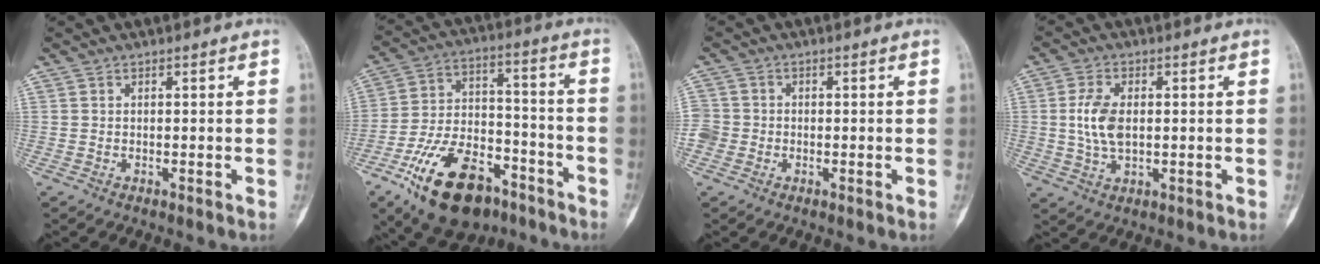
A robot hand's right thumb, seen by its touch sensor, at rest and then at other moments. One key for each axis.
{"total": 20.3, "fx": -11.6, "fy": 10.7, "fz": 12.7, "tx": -0.215, "ty": 0.072, "tz": -0.193}
{"total": 4.4, "fx": -1.0, "fy": 4.1, "fz": 1.2, "tx": -0.024, "ty": 0.011, "tz": -0.022}
{"total": 7.0, "fx": 0.5, "fy": 4.0, "fz": 5.8, "tx": -0.122, "ty": -0.002, "tz": 0.009}